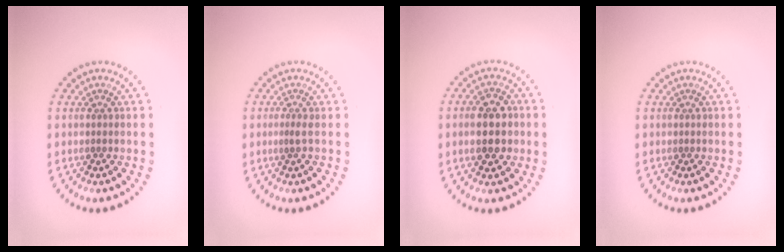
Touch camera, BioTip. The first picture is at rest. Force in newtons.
{"total": 0.7, "press": 0.4, "slide": 0.6}
{"total": 4.5, "press": 4.5, "slide": 0.1}
{"total": 0.0}